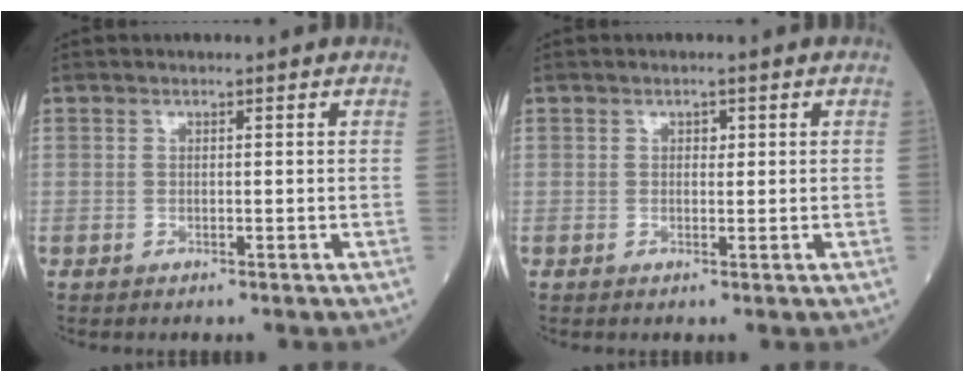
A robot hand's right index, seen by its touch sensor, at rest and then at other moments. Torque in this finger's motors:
{"motor_torque": [0.00, 0.08, -0.06, -0.01]}